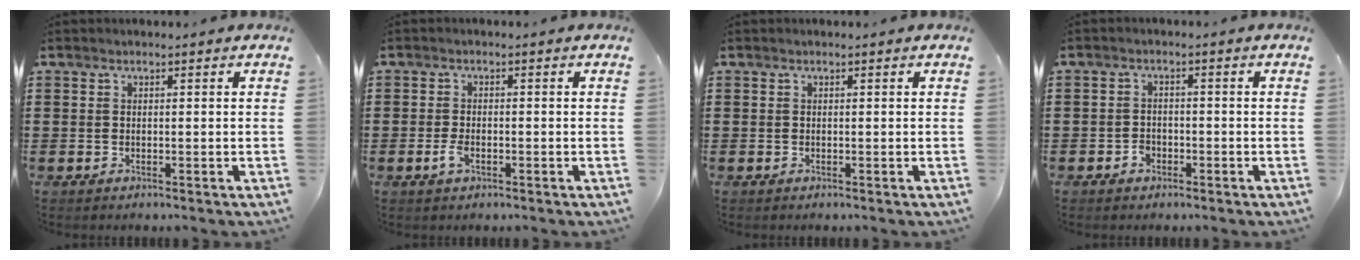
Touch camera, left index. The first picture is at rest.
{"total": 2.4, "force": [-0.9, 1.0, 2.0], "torque": [-0.059, -0.008, -0.022]}
{"total": 0.0}
{"total": 1.7, "force": [-1.1, 1.2, 0.5], "torque": [-0.016, 0.001, -0.025]}